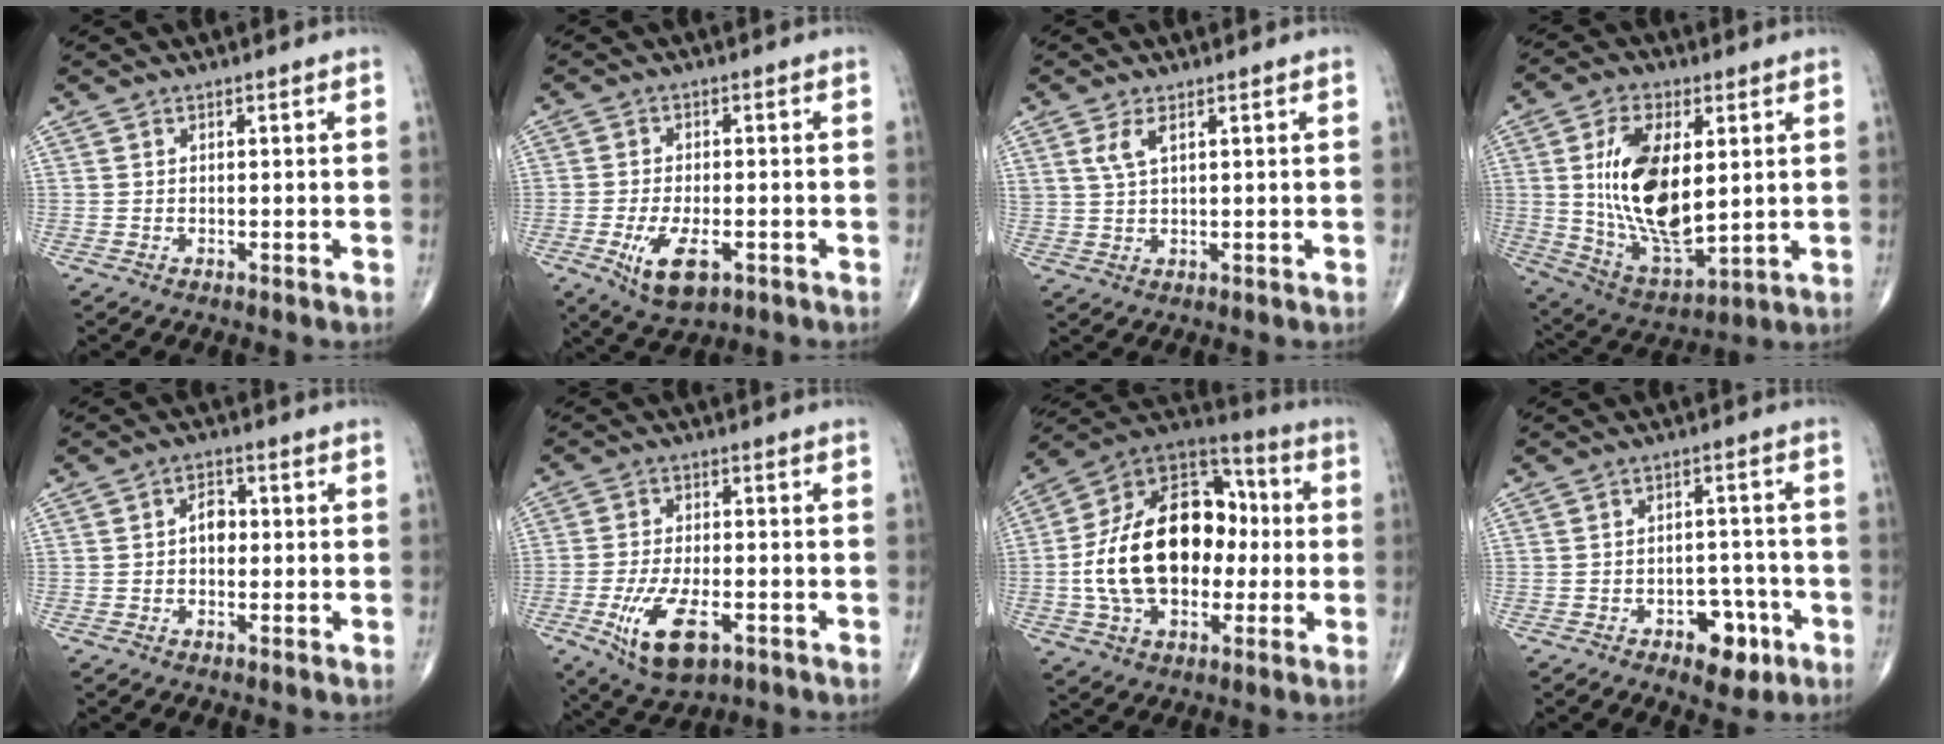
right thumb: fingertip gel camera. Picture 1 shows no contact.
{"total": 8.0, "force": [-3.1, 3.5, 6.5], "torque": [-0.120, -0.004, -0.045]}
{"total": 3.1, "force": [1.5, 1.1, 2.5], "torque": [-0.055, -0.002, 0.038]}
{"total": 18.6, "force": [2.7, 9.3, 15.9], "torque": [-0.282, -0.020, 0.061]}
{"total": 3.6, "force": [0.0, 2.5, 2.6], "torque": [-0.029, 0.012, -0.008]}
{"total": 11.1, "force": [-4.4, 4.9, 8.9], "torque": [-0.168, 0.002, -0.068]}
{"total": 24.6, "force": [-1.0, 15.8, 18.8], "torque": [-0.312, 0.037, -0.014]}
{"total": 7.5, "force": [-3.9, 4.3, 4.8], "torque": [-0.035, 0.029, -0.050]}